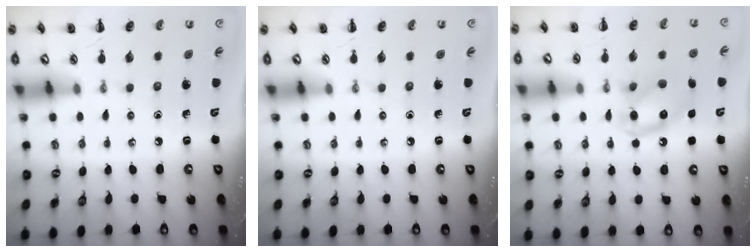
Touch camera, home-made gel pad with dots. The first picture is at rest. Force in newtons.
{"total": 0.0}
{"total": 13.3, "press": 13.2, "slide": 1.7}